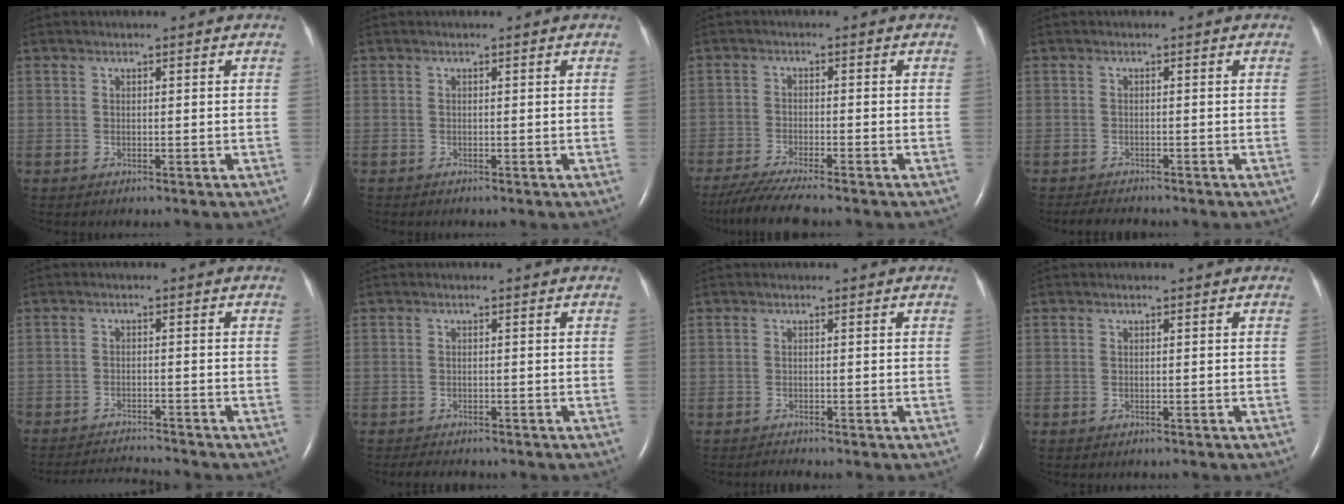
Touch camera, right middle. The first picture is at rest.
{"total": 0.0}
{"total": 7.0, "force": [-5.9, -0.3, 3.6], "torque": [-0.061, -0.023, -0.102]}
{"total": 3.2, "force": [-2.9, 0.6, 1.2], "torque": [-0.024, -0.011, -0.043]}
{"total": 6.2, "force": [-6.2, -0.7, 0.7], "torque": [-0.011, -0.010, -0.104]}
{"total": 3.4, "force": [-3.0, 0.9, 1.4], "torque": [-0.026, -0.009, -0.040]}
{"total": 0.8, "force": [-0.8, -0.3, -0.1], "torque": [-0.004, -0.008, -0.013]}
{"total": 1.2, "force": [-1.0, 0.3, 0.4], "torque": [-0.010, -0.002, -0.013]}